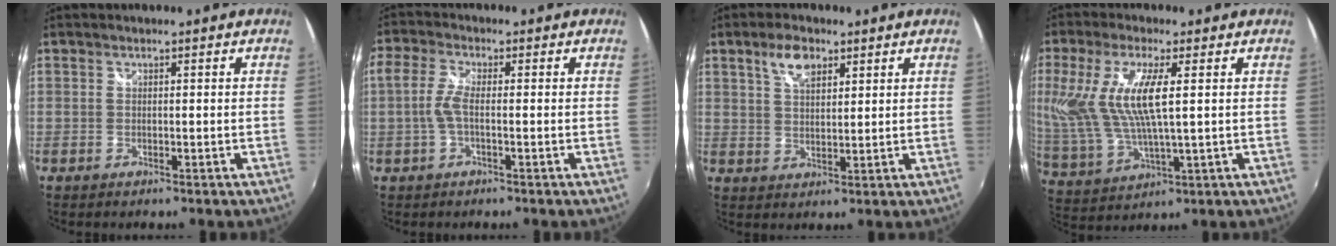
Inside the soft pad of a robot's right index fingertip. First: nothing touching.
{"total": 4.0, "force": [-0.8, 1.1, 3.8], "torque": [-0.087, 0.006, -0.019]}
{"total": 5.6, "force": [3.3, 2.8, 3.6], "torque": [-0.062, 0.009, 0.060]}
{"total": 15.7, "force": [3.6, 4.8, 14.5], "torque": [-0.291, -0.005, 0.079]}